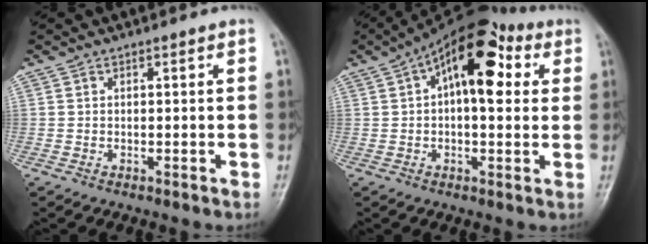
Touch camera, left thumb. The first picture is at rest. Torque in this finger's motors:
{"motor_torque": [0.13, 0.52, 0.33, -0.02, 0.02]}